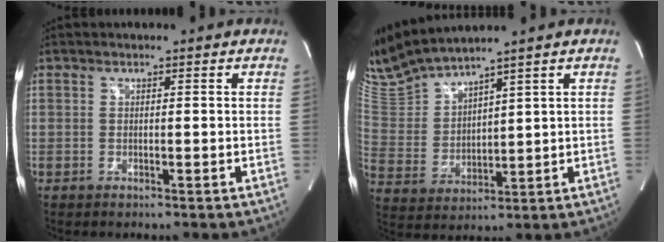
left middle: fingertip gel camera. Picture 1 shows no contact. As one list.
[{"total": 9.3, "force": [8.8, -0.7, 2.9], "torque": [-0.082, 0.002, 0.195]}]